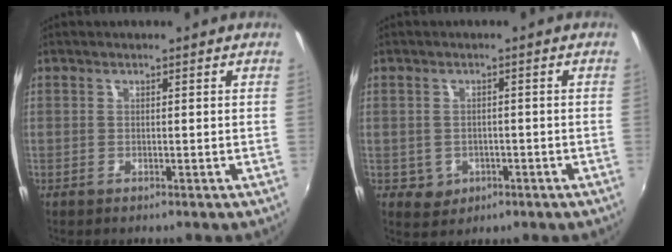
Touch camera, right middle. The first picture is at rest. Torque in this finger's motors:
{"motor_torque": [-0.16, -0.08, -0.03, -0.01]}